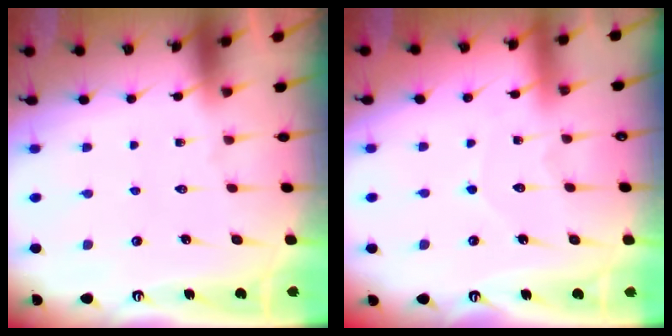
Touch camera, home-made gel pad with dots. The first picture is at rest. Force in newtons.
{"total": 3.8, "press": 3.7, "slide": 0.4}